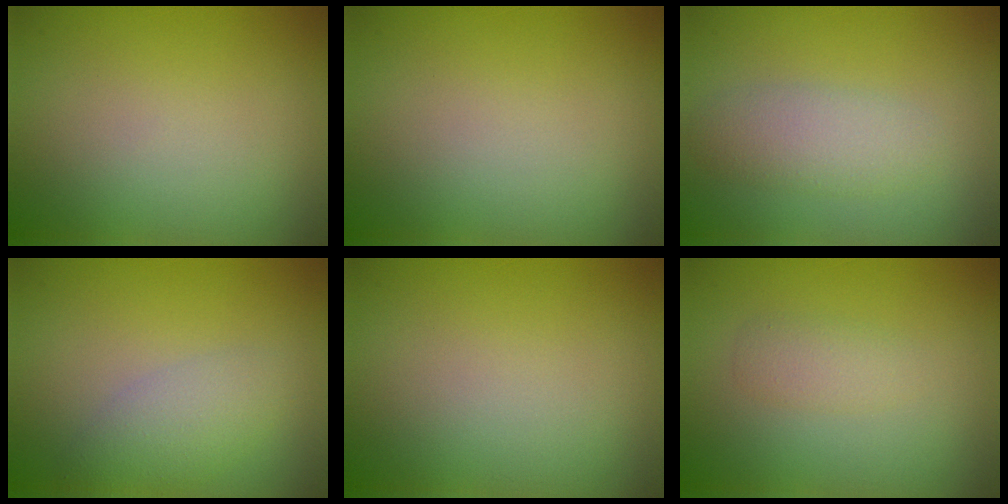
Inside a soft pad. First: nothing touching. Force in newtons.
{"total": 0.0}
{"total": 2.6, "press": 2.6, "slide": 0.1}
{"total": 2.9, "press": 2.9, "slide": 0.2}
{"total": 0.0}
{"total": 1.4, "press": 1.4, "slide": 0.0}